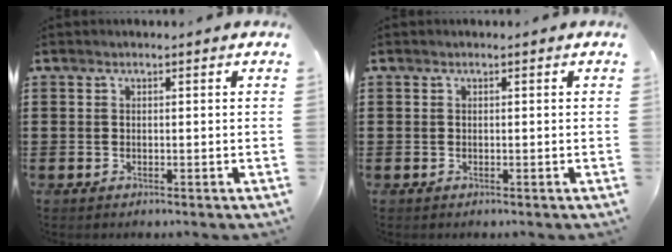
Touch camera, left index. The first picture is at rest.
{"total": 0.0}